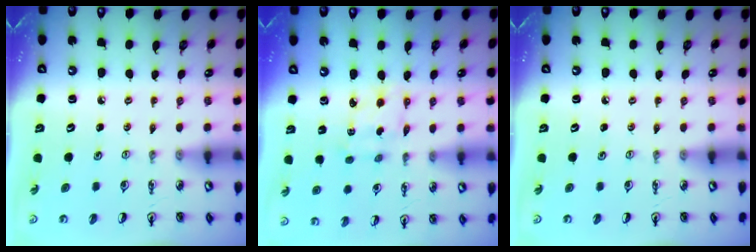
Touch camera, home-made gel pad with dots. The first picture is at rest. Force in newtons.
{"total": 2.3, "press": 2.3, "slide": 0.3}
{"total": 0.0}